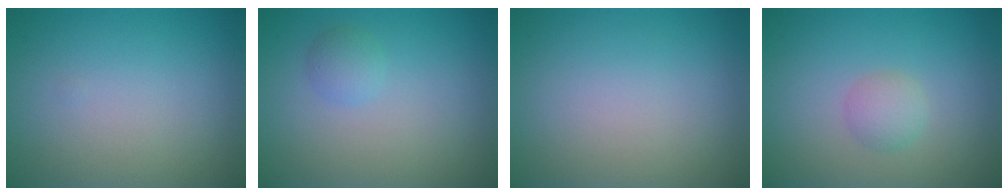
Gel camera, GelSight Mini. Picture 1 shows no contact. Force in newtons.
{"total": 1.3, "press": 1.3, "slide": 0.1}
{"total": 0.0}
{"total": 1.6, "press": 1.6, "slide": 0.1}